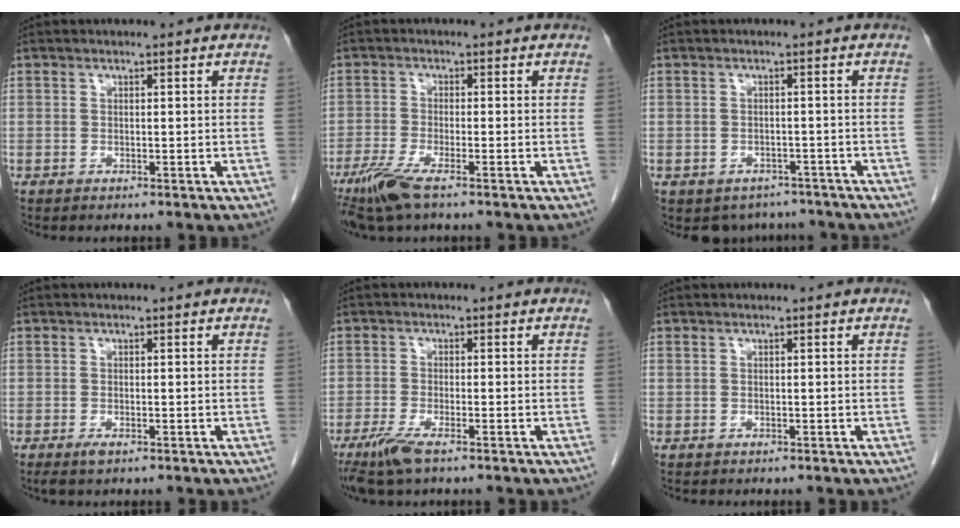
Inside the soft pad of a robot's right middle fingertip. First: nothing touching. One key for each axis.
{"total": 5.8, "fx": -4.0, "fy": 0.6, "fz": 4.2, "tx": -0.090, "ty": -0.017, "tz": -0.078}
{"total": 5.3, "fx": -4.4, "fy": 2.8, "fz": 0.1, "tx": 0.012, "ty": 0.011, "tz": -0.055}
{"total": 1.2, "fx": -0.8, "fy": 0.2, "fz": 0.9, "tx": -0.020, "ty": -0.004, "tz": -0.012}
{"total": 4.6, "fx": -3.1, "fy": 0.6, "fz": 3.3, "tx": -0.073, "ty": -0.013, "tz": -0.060}
{"total": 0.0}